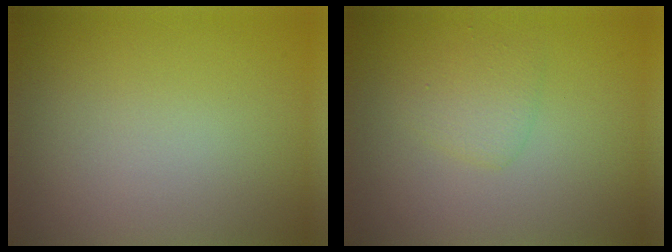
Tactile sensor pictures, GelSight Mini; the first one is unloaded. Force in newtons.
{"total": 1.6, "press": 1.6, "slide": 0.1}